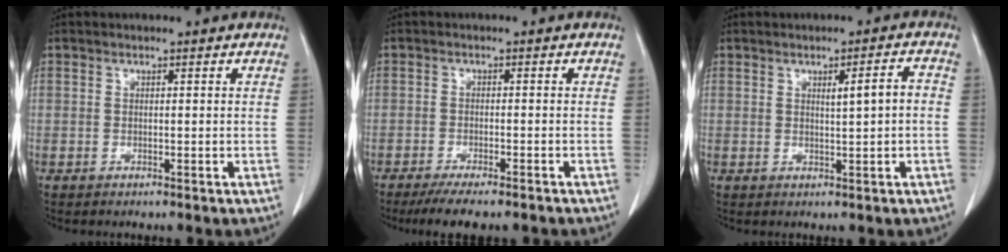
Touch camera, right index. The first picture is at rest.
{"total": 9.2, "force": [-7.7, 1.6, 4.8], "torque": [-0.061, -0.009, -0.109]}
{"total": 3.3, "force": [0.2, 0.3, 3.3], "torque": [-0.053, 0.005, 0.006]}